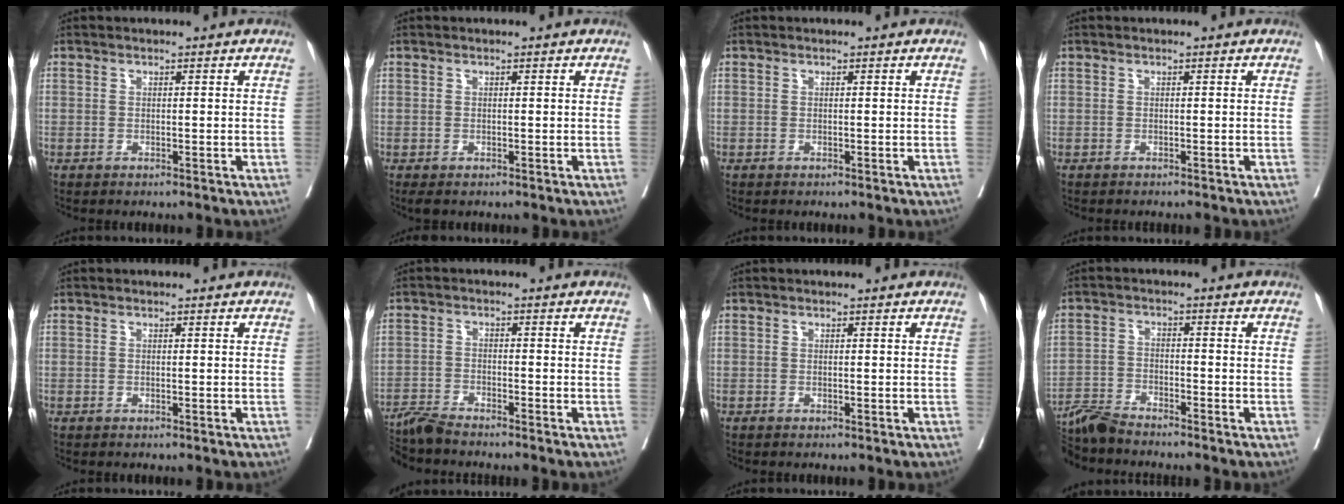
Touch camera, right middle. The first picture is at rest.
{"total": 1.2, "force": [-0.9, 0.5, 0.6], "torque": [-0.008, -0.003, -0.012]}
{"total": 0.0}
{"total": 2.3, "force": [-2.1, 0.4, 0.8], "torque": [-0.014, -0.003, -0.024]}
{"total": 0.0}
{"total": 5.0, "force": [-4.7, -0.4, 1.4], "torque": [-0.020, -0.021, -0.091]}
{"total": 0.0}
{"total": 6.7, "force": [-6.5, 0.0, 1.8], "torque": [-0.027, -0.017, -0.121]}